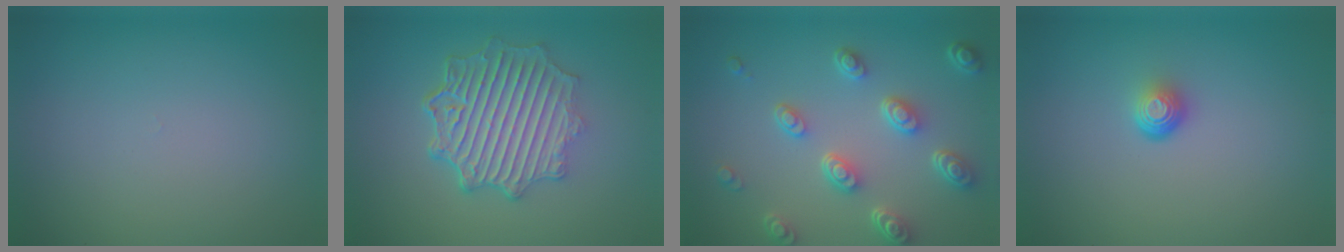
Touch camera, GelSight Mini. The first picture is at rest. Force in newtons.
{"total": 6.6, "press": 5.1, "slide": 4.2}
{"total": 5.3, "press": 4.0, "slide": 3.5}
{"total": 1.8, "press": 1.1, "slide": 1.4}